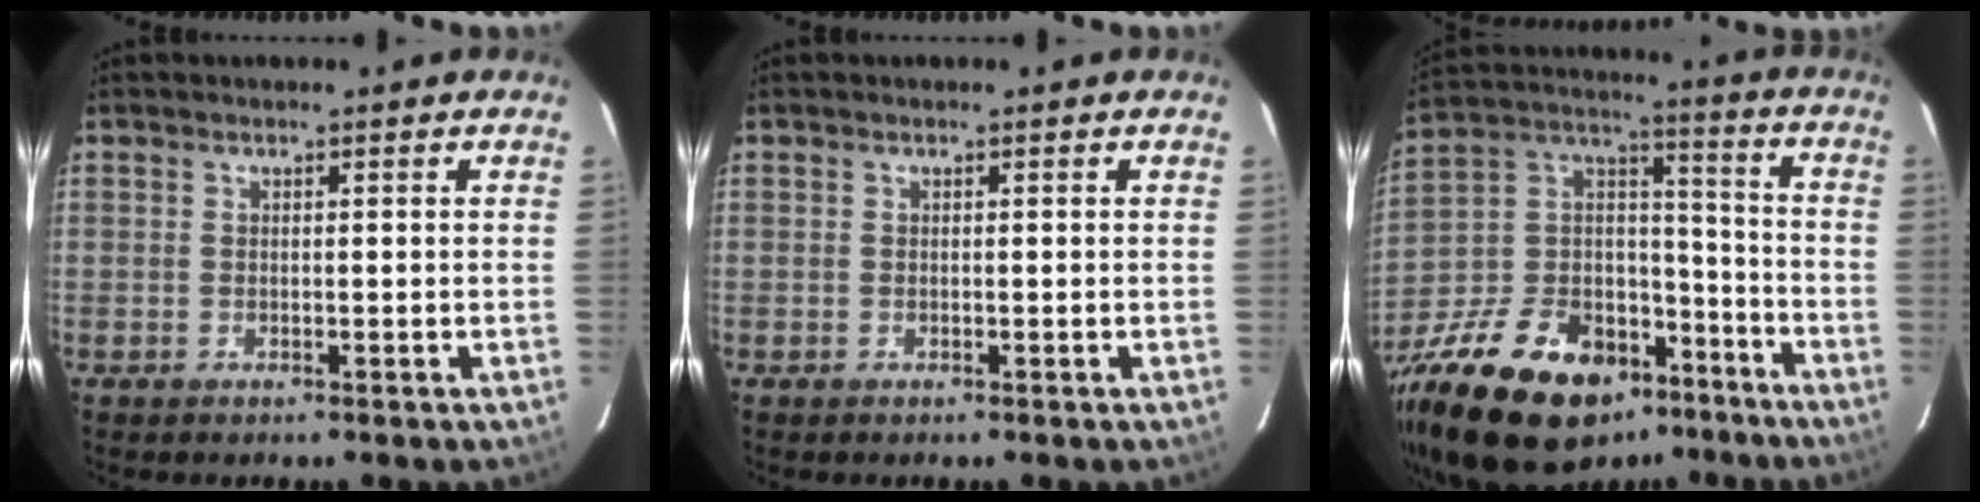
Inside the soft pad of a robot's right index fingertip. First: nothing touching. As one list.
[{"total": 0.0}, {"total": 30.8, "force": [-19.9, 16.3, 17.0], "torque": [-0.354, 0.019, -0.308]}]